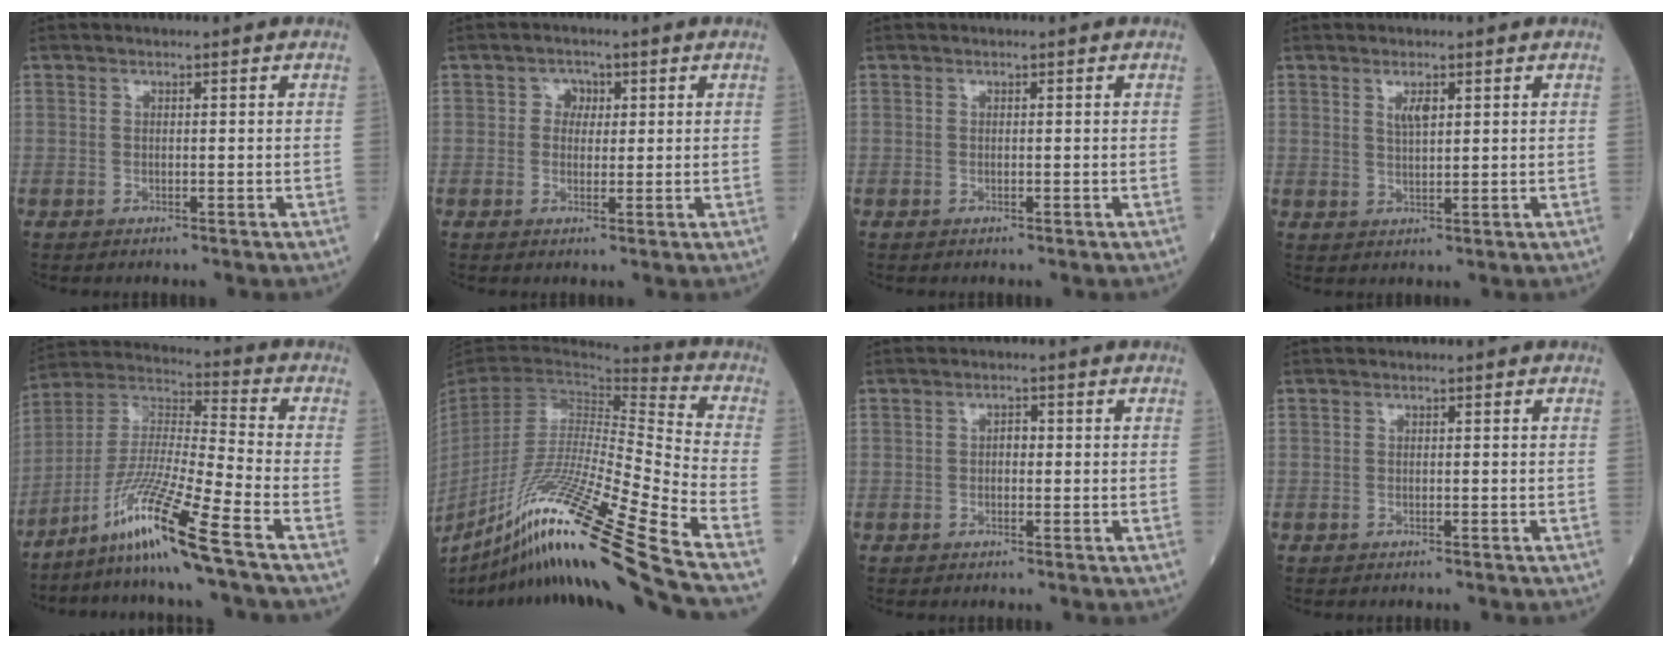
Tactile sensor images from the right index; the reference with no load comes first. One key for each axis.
{"total": 2.4, "fx": 0.6, "fy": 2.0, "fz": 1.1, "tx": -0.011, "ty": 0.003, "tz": 0.005}
{"total": 0.0}
{"total": 2.5, "fx": 1.3, "fy": 0.5, "fz": 2.1, "tx": -0.045, "ty": -0.001, "tz": 0.026}
{"total": 14.5, "fx": -9.4, "fy": -2.1, "fz": 10.8, "tx": -0.227, "ty": -0.019, "tz": -0.176}
{"total": 28.4, "fx": -19.2, "fy": -2.5, "fz": 20.8, "tx": -0.344, "ty": -0.069, "tz": -0.347}
{"total": 1.2, "fx": -0.1, "fy": 0.7, "fz": 1.0, "tx": -0.011, "ty": 0.004, "tz": -0.004}
{"total": 0.0}